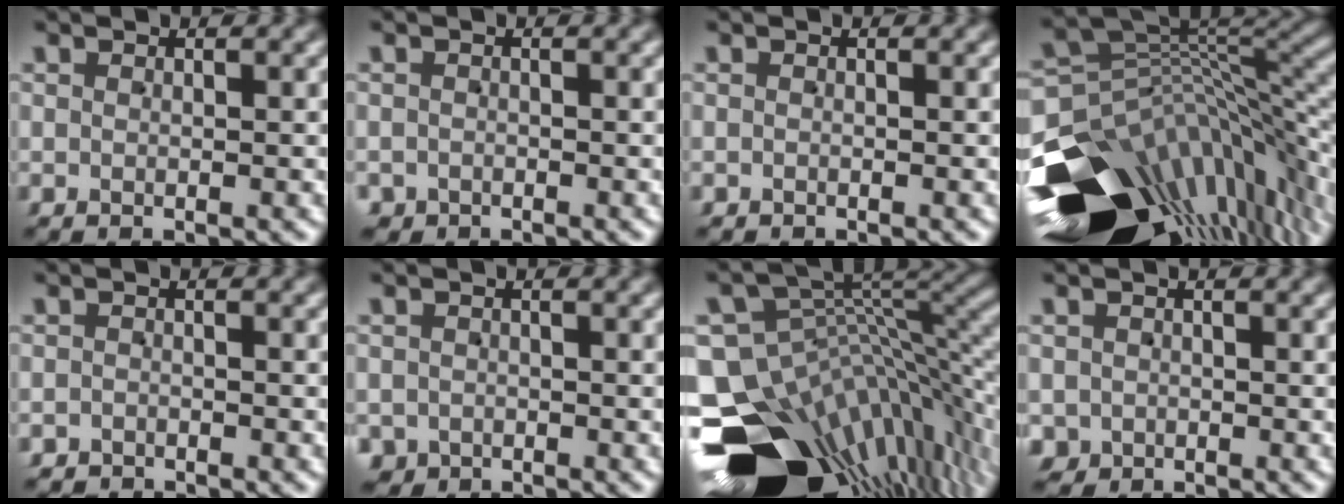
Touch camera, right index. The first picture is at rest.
{"total": 2.0, "force": [-1.6, 1.2, -0.5], "torque": [0.011, -0.014, -0.024]}
{"total": 0.6, "force": [-0.5, 0.0, -0.4], "torque": [0.010, -0.006, -0.007]}
{"total": 21.4, "force": [-8.6, 12.6, 15.0], "torque": [-0.196, -0.049, -0.111]}
{"total": 1.9, "force": [-1.8, 0.3, -0.7], "torque": [0.017, -0.008, -0.030]}
{"total": 3.1, "force": [-2.3, 2.2, -0.1], "torque": [0.007, -0.022, -0.034]}
{"total": 23.4, "force": [-9.9, 15.2, 14.7], "torque": [-0.230, -0.079, -0.136]}
{"total": 3.7, "force": [-2.0, 3.1, 0.3], "torque": [-0.009, -0.028, -0.026]}